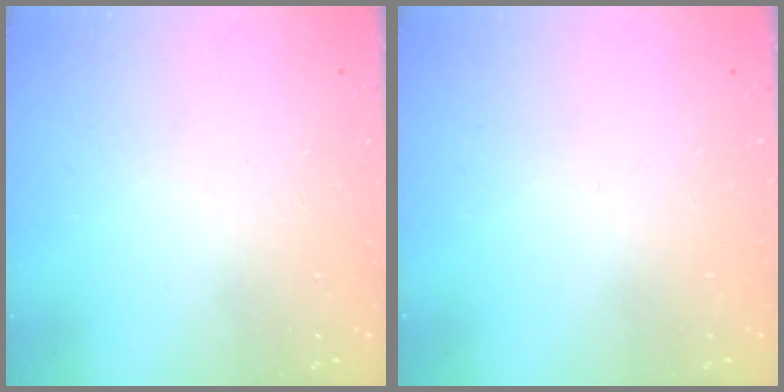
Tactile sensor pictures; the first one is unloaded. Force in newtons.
{"total": 0.0}